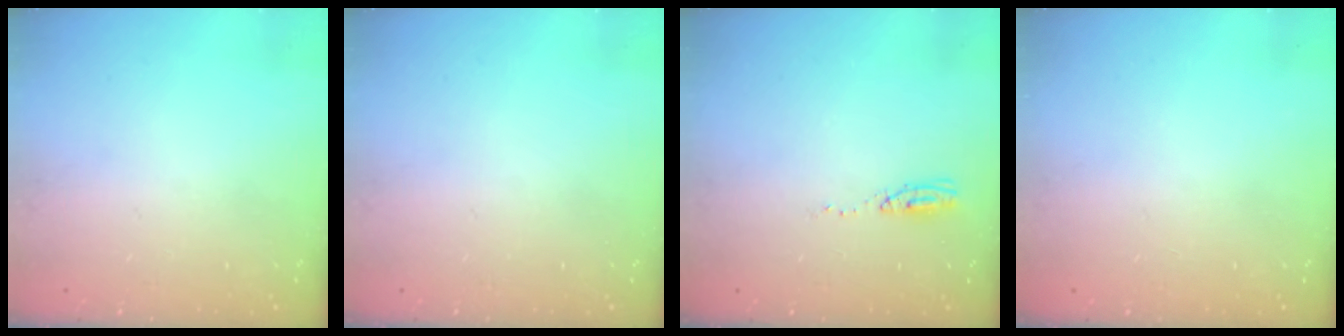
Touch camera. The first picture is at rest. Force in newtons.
{"total": 0.0}
{"total": 3.9, "press": 3.7, "slide": 1.2}
{"total": 0.0}